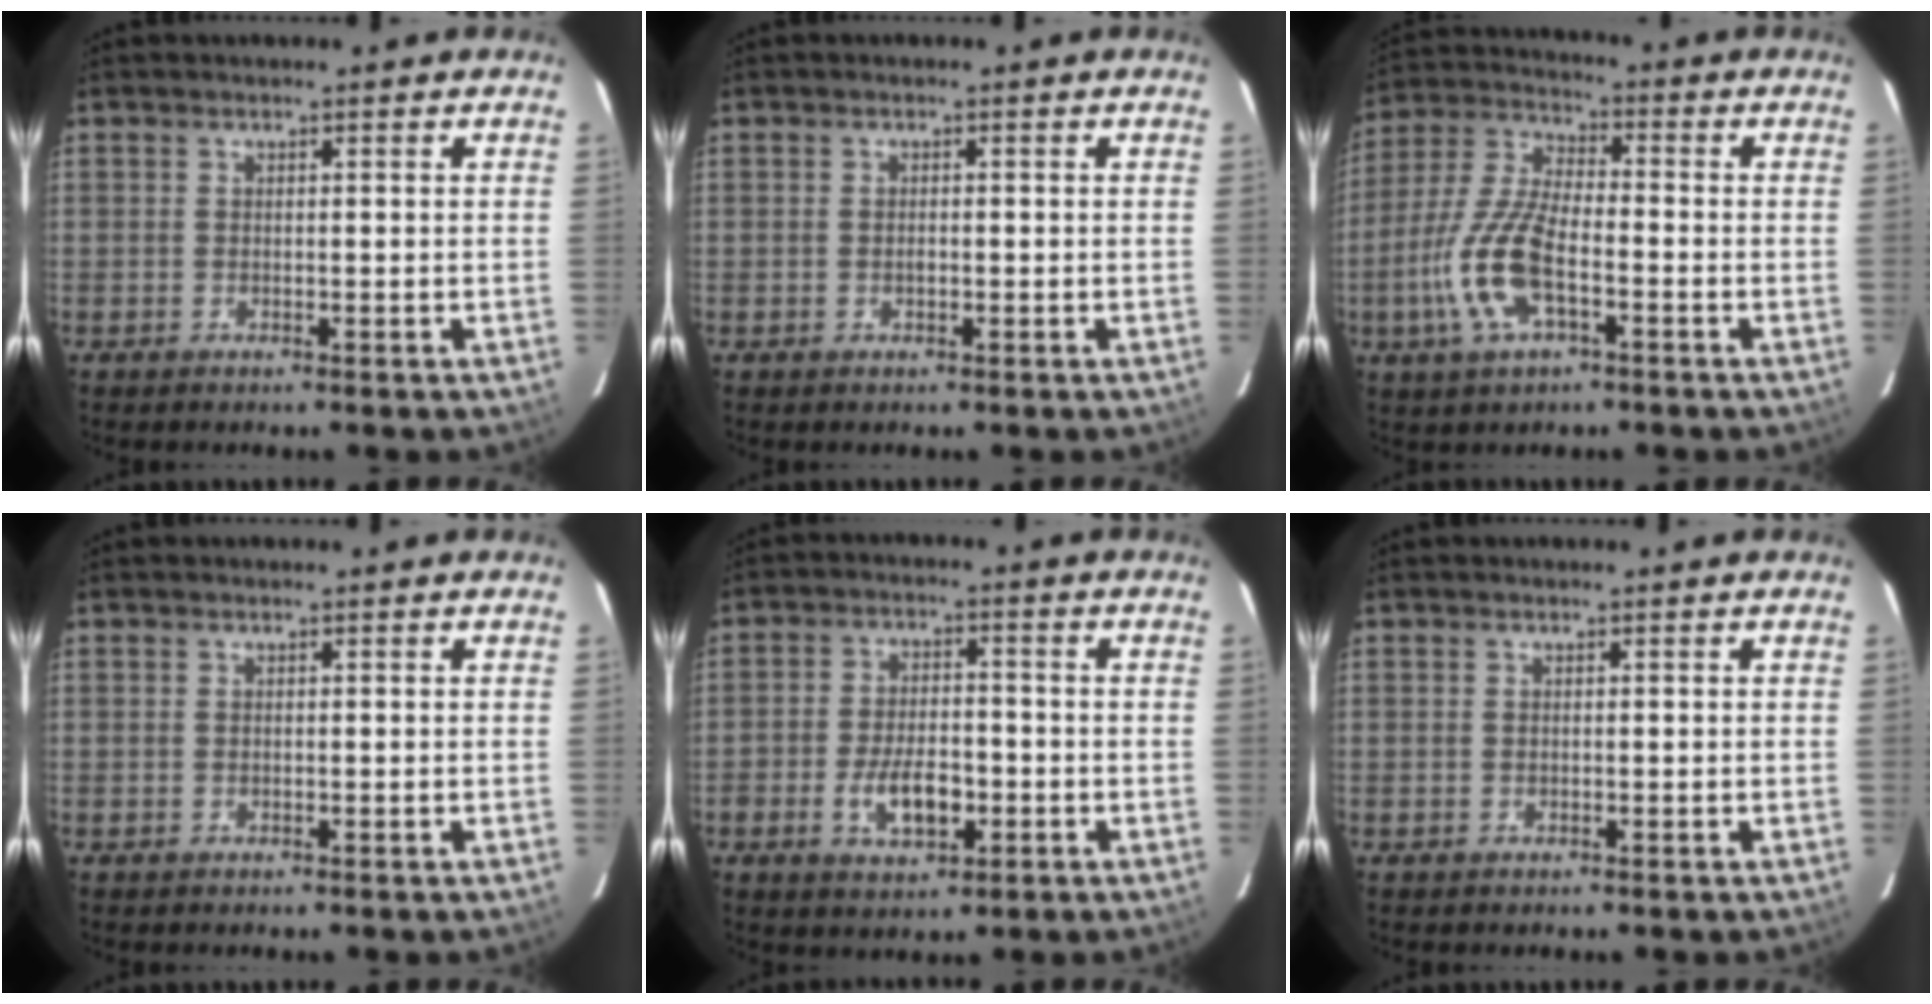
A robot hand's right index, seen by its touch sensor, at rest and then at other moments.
{"total": 0.8, "force": [-0.2, 0.5, 0.5], "torque": [-0.009, 0.001, -0.004]}
{"total": 12.7, "force": [-4.4, 4.8, 11.0], "torque": [-0.243, -0.001, -0.088]}
{"total": 0.0}
{"total": 8.0, "force": [-2.8, 4.2, 6.2], "torque": [-0.126, 0.003, -0.044]}
{"total": 0.0}